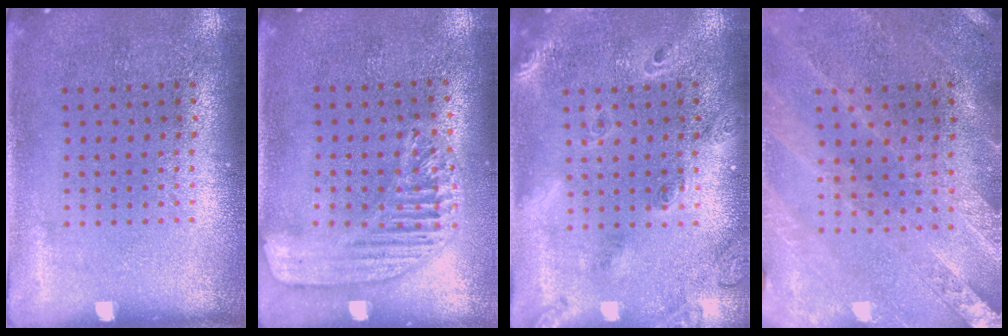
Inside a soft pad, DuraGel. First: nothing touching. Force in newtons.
{"total": 1.7, "press": 1.6, "slide": 0.5}
{"total": 2.0, "press": 1.7, "slide": 0.9}
{"total": 0.8, "press": 0.8, "slide": 0.2}